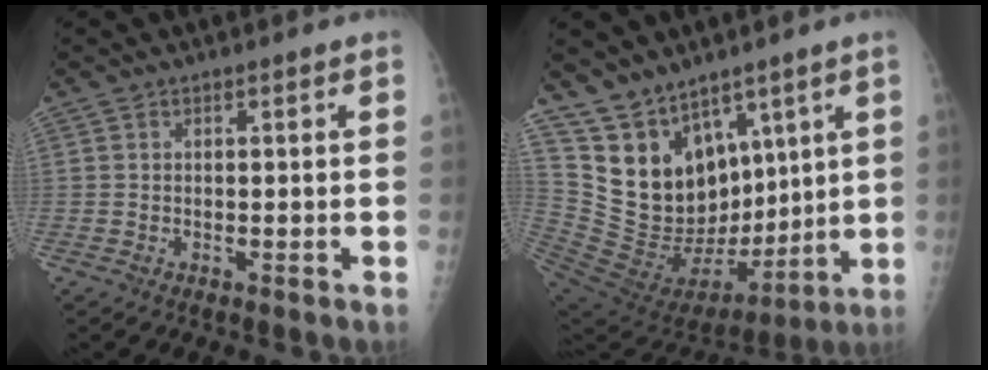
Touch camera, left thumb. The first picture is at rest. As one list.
[{"total": 17.9, "force": [10.8, 11.0, 9.0], "torque": [-0.118, -0.048, 0.228]}]